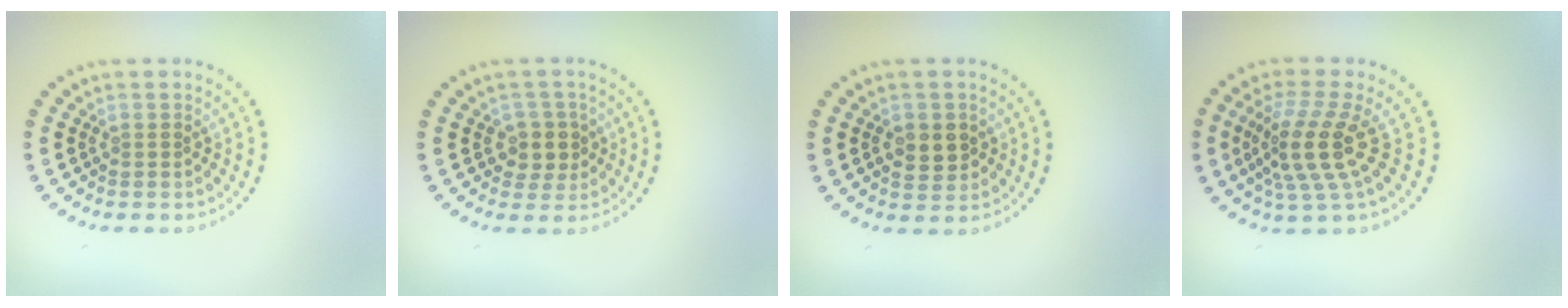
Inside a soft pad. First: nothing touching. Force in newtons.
{"total": 2.5, "press": 2.2, "slide": 1.2}
{"total": 2.5, "press": 2.5, "slide": 0.3}
{"total": 4.6, "press": 3.5, "slide": 3.0}